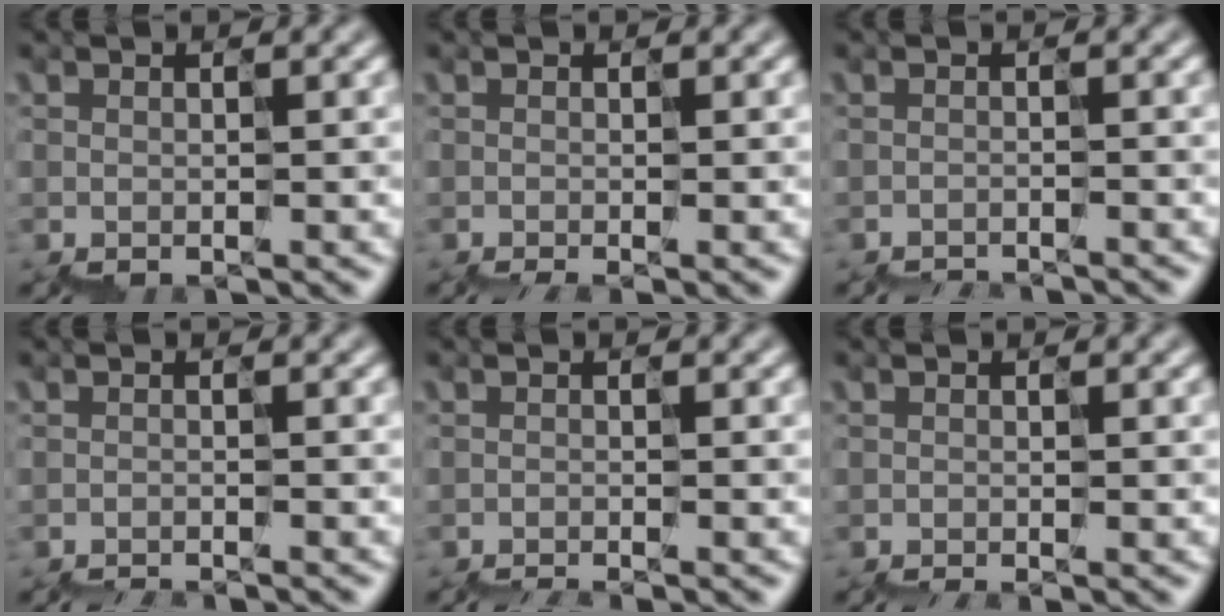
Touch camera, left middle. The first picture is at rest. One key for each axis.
{"total": 0.6, "fx": -0.5, "fy": 0.1, "fz": 0.4, "tx": -0.013, "ty": -0.007, "tz": -0.007}
{"total": 2.3, "fx": -2.2, "fy": -0.3, "fz": -0.5, "tx": 0.003, "ty": -0.016, "tz": -0.031}
{"total": 1.7, "fx": -1.6, "fy": -0.3, "fz": -0.4, "tx": 0.003, "ty": -0.015, "tz": -0.027}
{"total": 1.1, "fx": -1.1, "fy": -0.2, "fz": -0.1, "tx": -0.003, "ty": -0.016, "tz": -0.023}
{"total": 0.6, "fx": -0.6, "fy": -0.1, "fz": 0.0, "tx": -0.005, "ty": -0.010, "tz": -0.010}